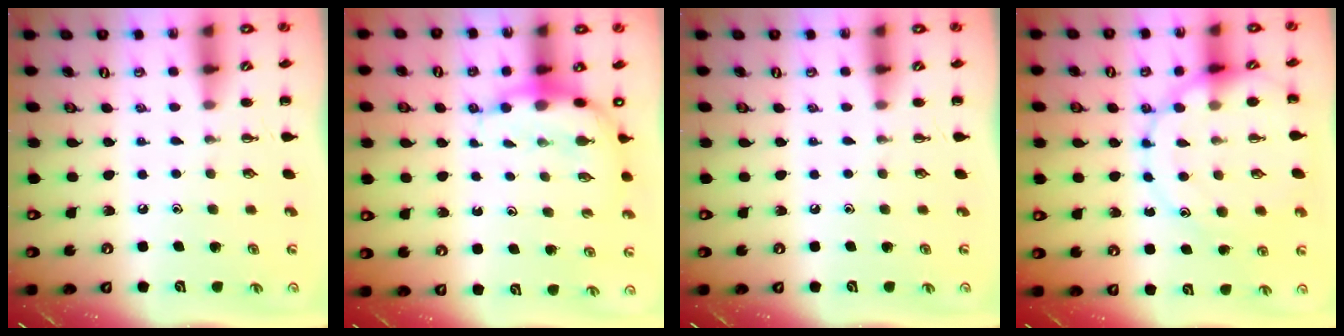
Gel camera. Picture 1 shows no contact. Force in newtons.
{"total": 6.9, "press": 6.7, "slide": 1.8}
{"total": 0.0}
{"total": 13.0, "press": 12.9, "slide": 1.6}